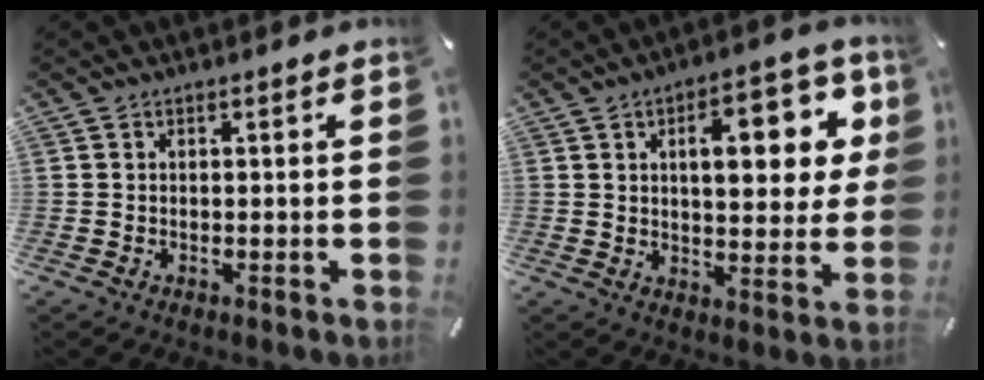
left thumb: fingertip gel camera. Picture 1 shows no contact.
{"total": 15.2, "force": [5.4, 7.5, 12.1], "torque": [-0.161, -0.008, 0.081]}